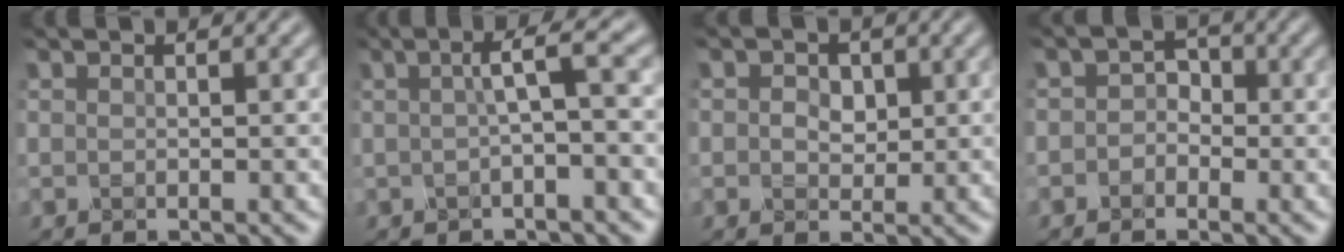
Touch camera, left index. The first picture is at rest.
{"total": 3.2, "force": [-0.1, 0.4, 3.1], "torque": [-0.052, 0.014, -0.008]}
{"total": 2.3, "force": [0.2, 1.9, 1.3], "torque": [-0.025, 0.003, -0.008]}
{"total": 1.8, "force": [-0.9, 1.5, 0.5], "torque": [0.005, 0.004, -0.025]}